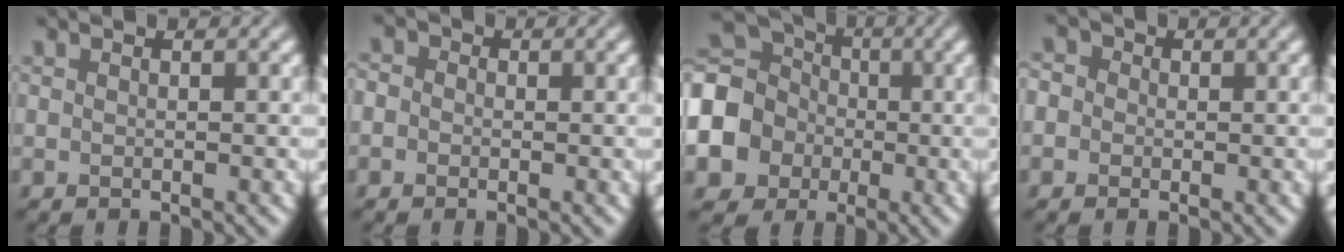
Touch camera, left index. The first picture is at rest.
{"total": 2.7, "force": [0.7, 2.3, 1.2], "torque": [-0.003, 0.020, -0.025]}
{"total": 13.3, "force": [-1.6, 12.1, 5.3], "torque": [-0.155, -0.001, -0.068]}
{"total": 3.5, "force": [1.0, 3.0, 1.5], "torque": [-0.018, 0.026, -0.019]}